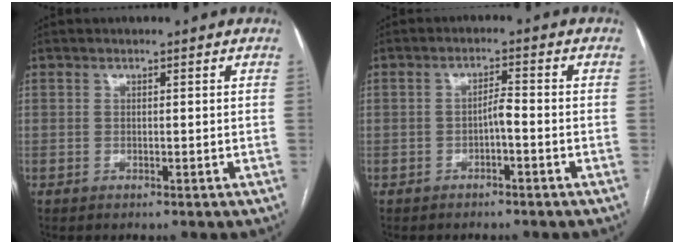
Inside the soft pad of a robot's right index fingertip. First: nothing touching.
{"total": 2.2, "force": [-1.1, 0.3, 1.9], "torque": [-0.030, 0.004, -0.019]}